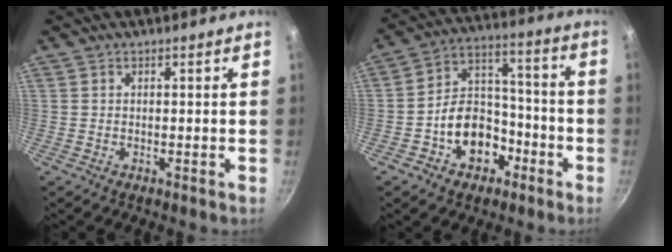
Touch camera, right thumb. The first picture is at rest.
{"total": 12.9, "force": [-5.5, 9.6, 6.7], "torque": [-0.065, 0.069, -0.086]}